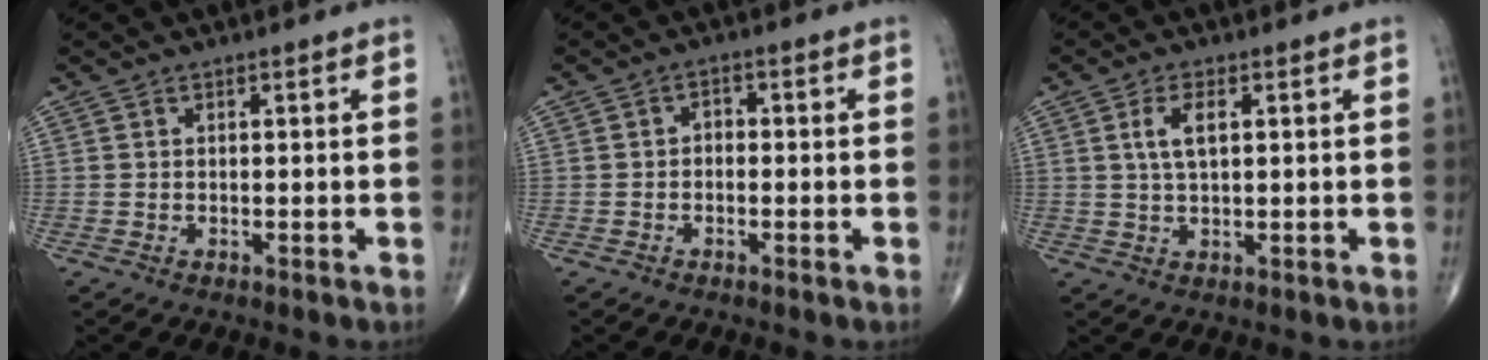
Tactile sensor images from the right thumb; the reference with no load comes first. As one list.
[{"total": 1.8, "force": [-0.5, 1.3, 1.1], "torque": [-0.007, 0.011, -0.016]}, {"total": 4.6, "force": [1.3, 2.0, 4.0], "torque": [-0.081, 0.002, 0.025]}]